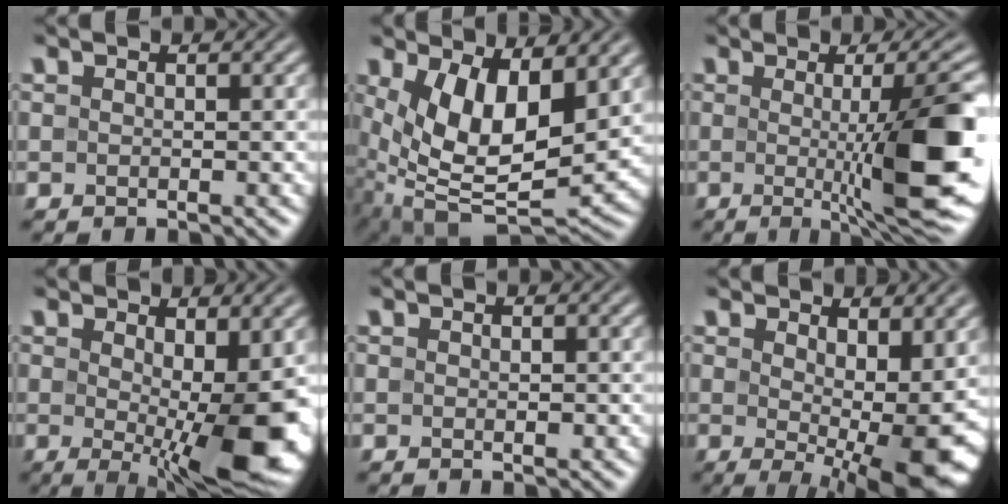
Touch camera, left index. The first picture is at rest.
{"total": 10.7, "force": [2.3, 5.3, 9.0], "torque": [-0.174, -0.024, 0.044]}
{"total": 12.3, "force": [-0.8, 2.6, 12.0], "torque": [-0.148, -0.015, -0.008]}
{"total": 10.2, "force": [-0.5, 3.2, 9.7], "torque": [-0.135, -0.017, -0.002]}
{"total": 0.6, "force": [0.0, 0.2, 0.6], "torque": [-0.010, -0.002, -0.002]}
{"total": 9.7, "force": [0.2, 3.6, 9.0], "torque": [-0.128, -0.019, 0.013]}